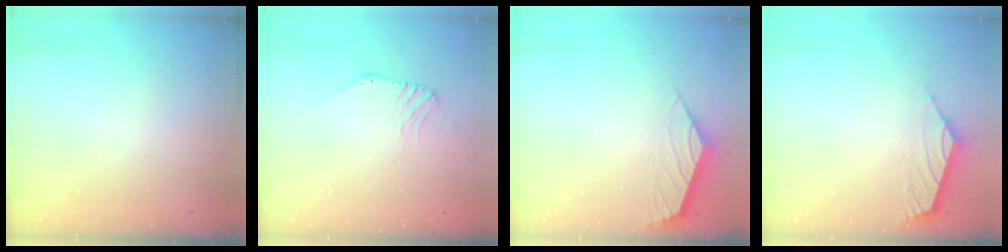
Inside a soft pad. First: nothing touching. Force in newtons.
{"total": 1.4, "press": 1.4, "slide": 0.4}
{"total": 2.1, "press": 2.0, "slide": 0.6}
{"total": 1.8, "press": 1.6, "slide": 0.7}